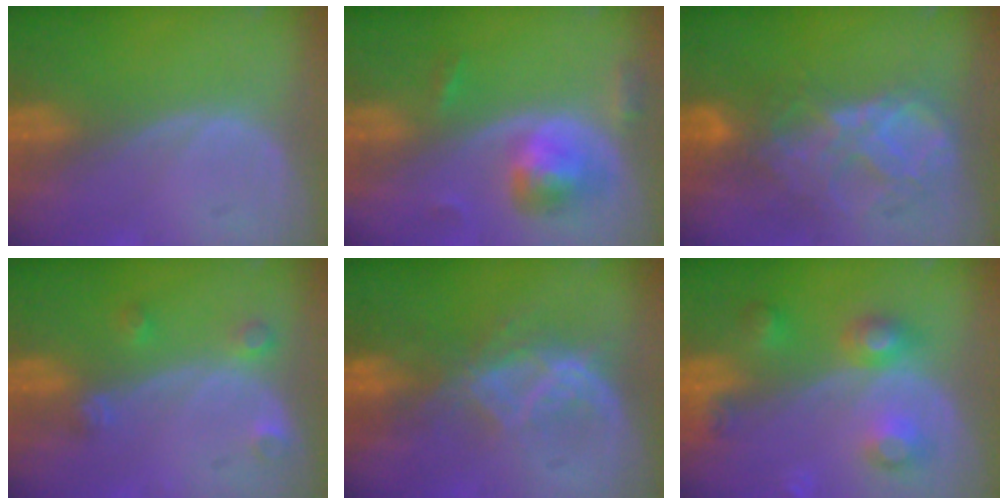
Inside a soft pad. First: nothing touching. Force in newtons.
{"total": 5.6, "press": 5.2, "slide": 2.0}
{"total": 9.1, "press": 7.8, "slide": 4.8}
{"total": 2.7, "press": 2.7, "slide": 0.3}
{"total": 6.9, "press": 6.5, "slide": 2.2}
{"total": 5.6, "press": 5.6, "slide": 0.3}